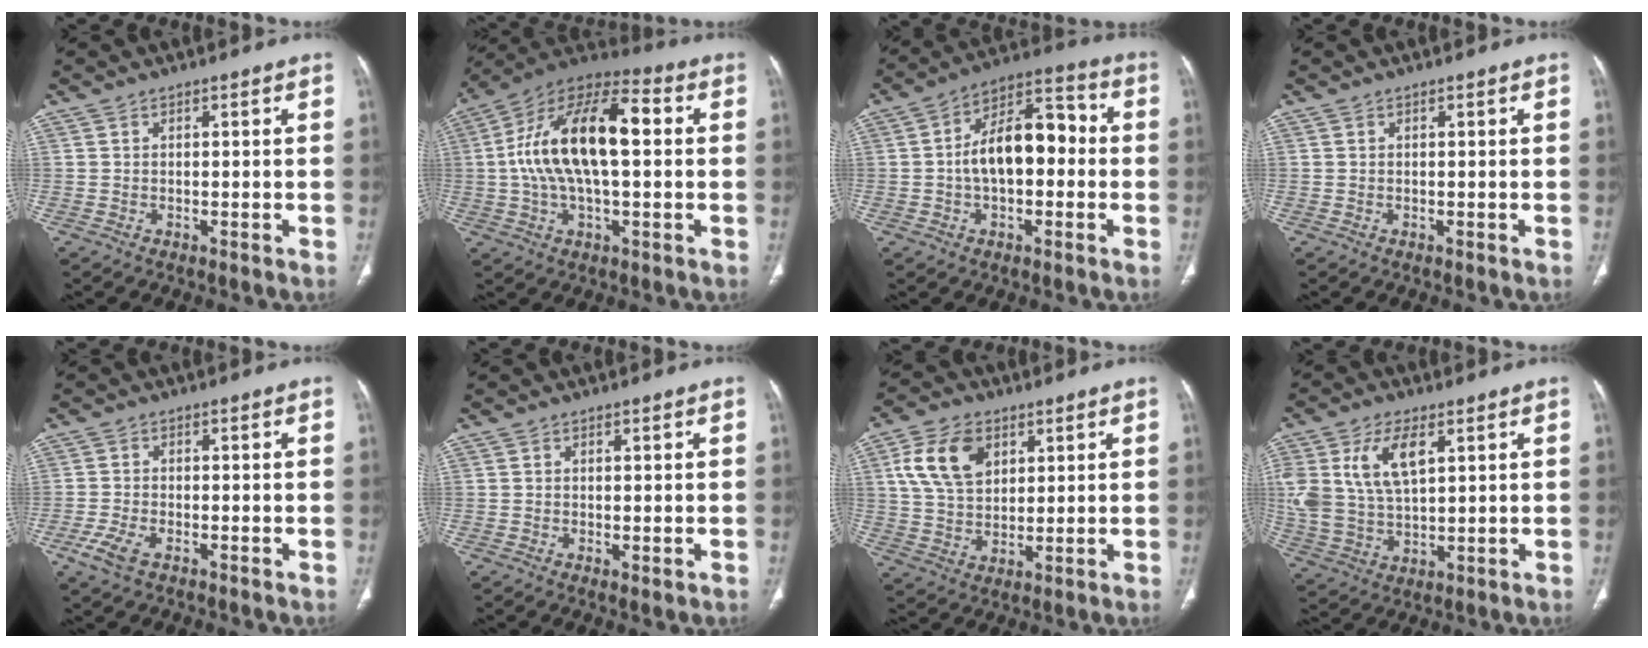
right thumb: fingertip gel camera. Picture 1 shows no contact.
{"total": 20.0, "force": [1.9, 9.1, 17.8], "torque": [-0.318, 0.038, 0.024]}
{"total": 13.7, "force": [-0.3, 7.7, 11.2], "torque": [-0.167, 0.044, -0.017]}
{"total": 0.0}
{"total": 4.4, "force": [-2.3, 2.1, 3.1], "torque": [-0.078, 0.001, -0.046]}
{"total": 1.3, "force": [-0.3, 0.6, 1.1], "torque": [-0.021, -0.005, -0.002]}
{"total": 11.7, "force": [4.3, 7.9, 7.4], "torque": [-0.121, -0.005, 0.082]}
{"total": 12.9, "force": [4.5, 6.8, 10.0], "torque": [-0.209, -0.007, 0.097]}